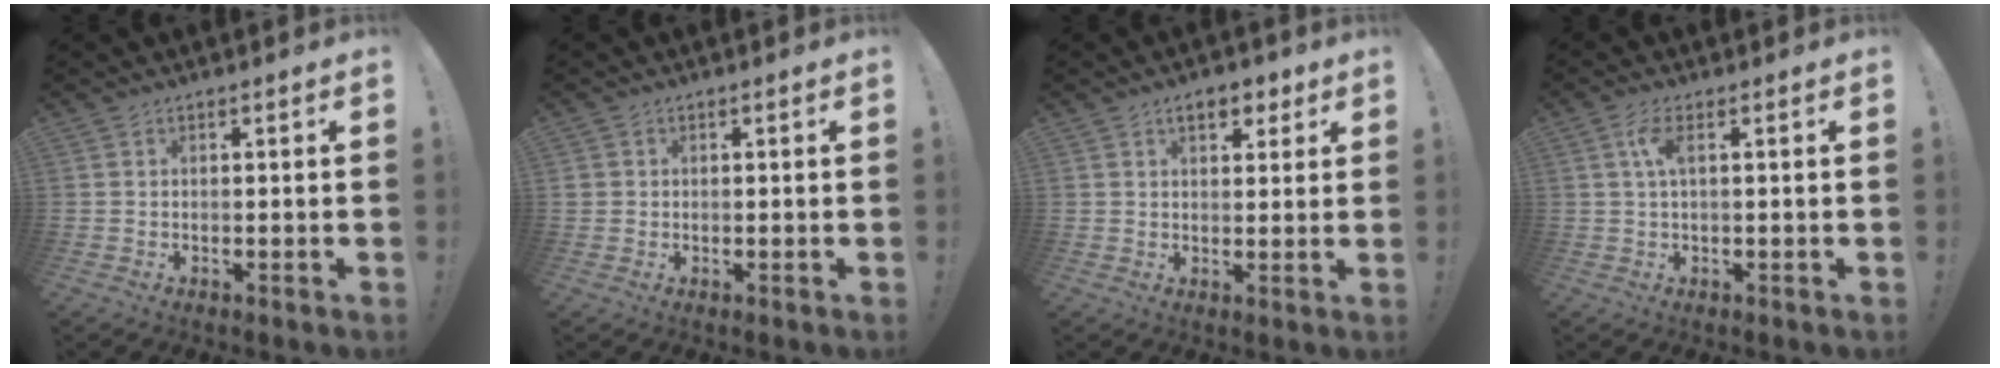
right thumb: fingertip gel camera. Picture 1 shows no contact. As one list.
[{"total": 1.5, "force": [0.4, 1.5, 0.2], "torque": [-0.005, 0.004, 0.008]}, {"total": 6.2, "force": [3.4, 3.5, 3.9], "torque": [-0.045, -0.004, 0.056]}, {"total": 4.6, "force": [1.2, 1.2, 4.2], "torque": [-0.075, 0.002, 0.019]}]